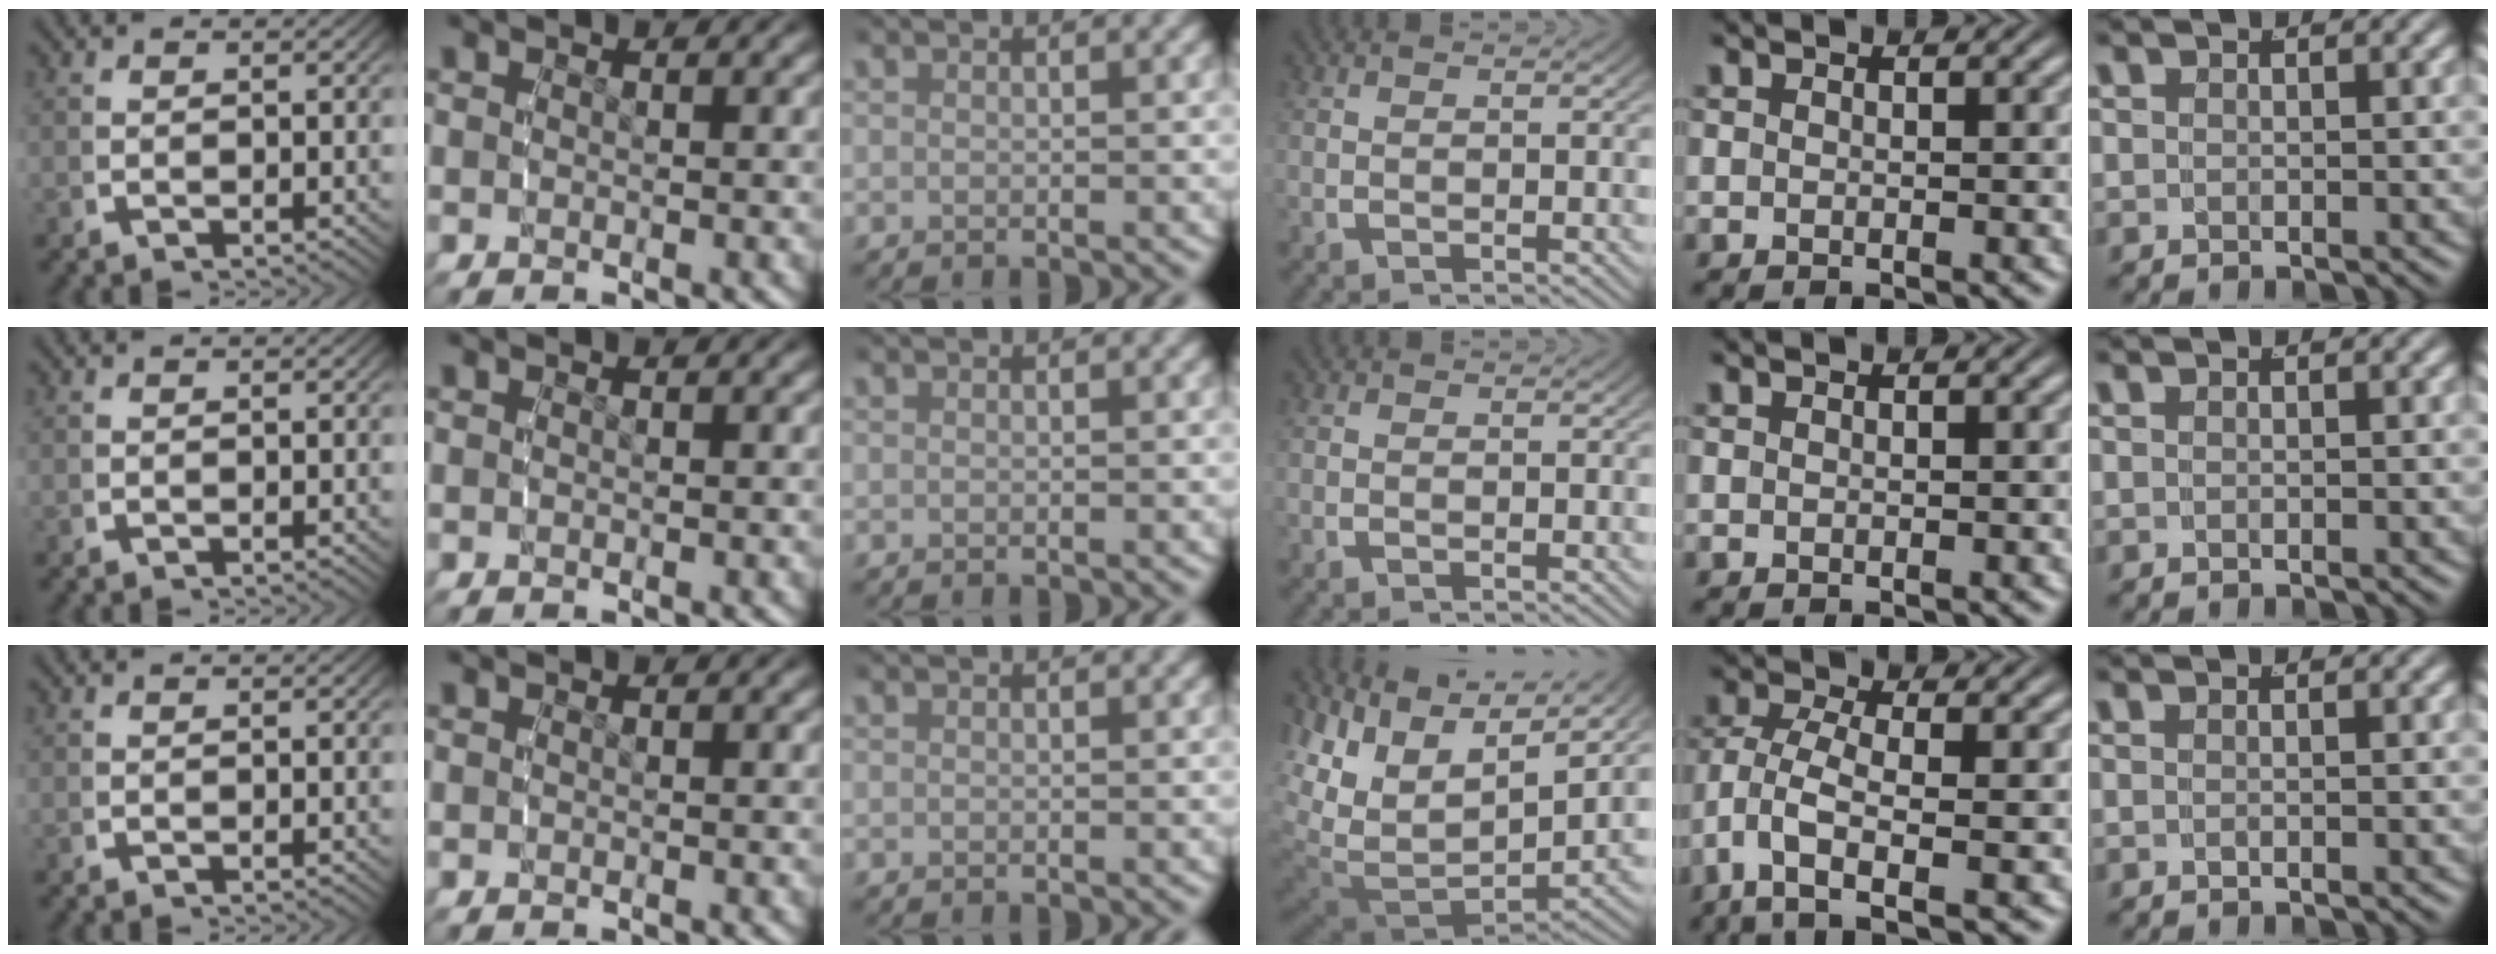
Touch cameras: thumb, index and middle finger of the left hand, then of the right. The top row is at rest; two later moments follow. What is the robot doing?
{"motion": "grasp_and_lifting", "object": "backpack"}